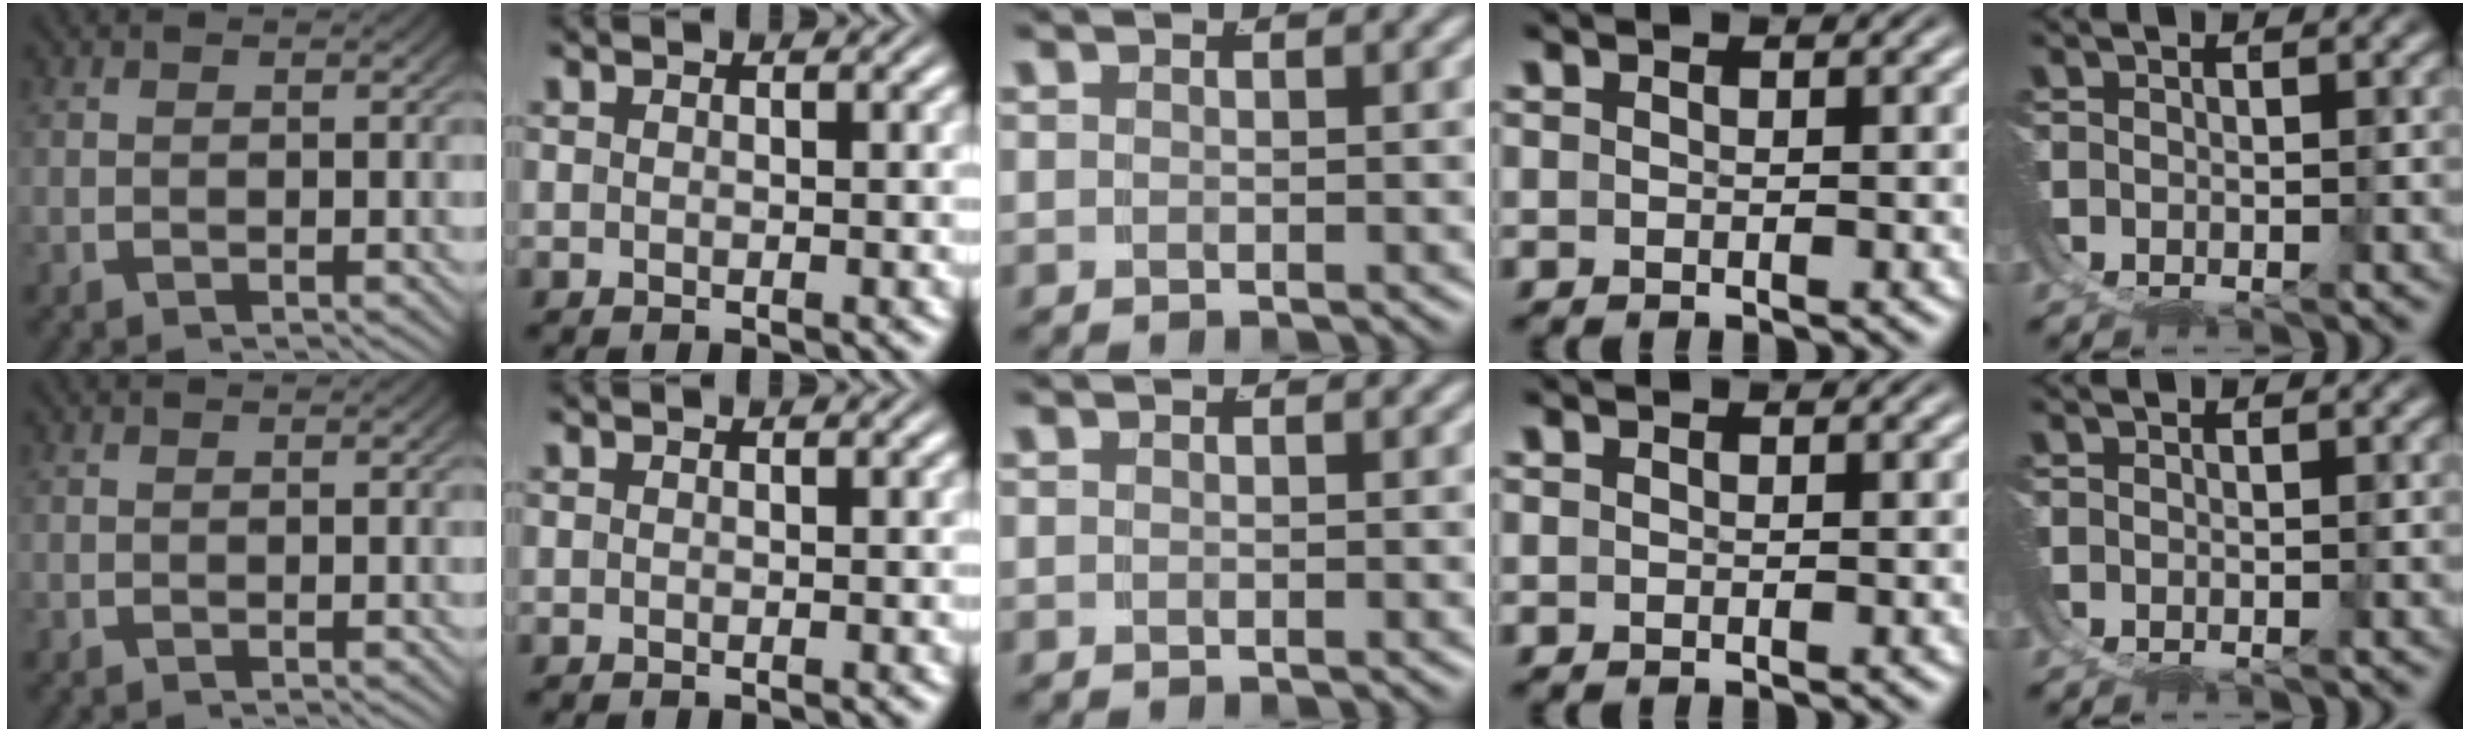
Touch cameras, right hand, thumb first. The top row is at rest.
{}